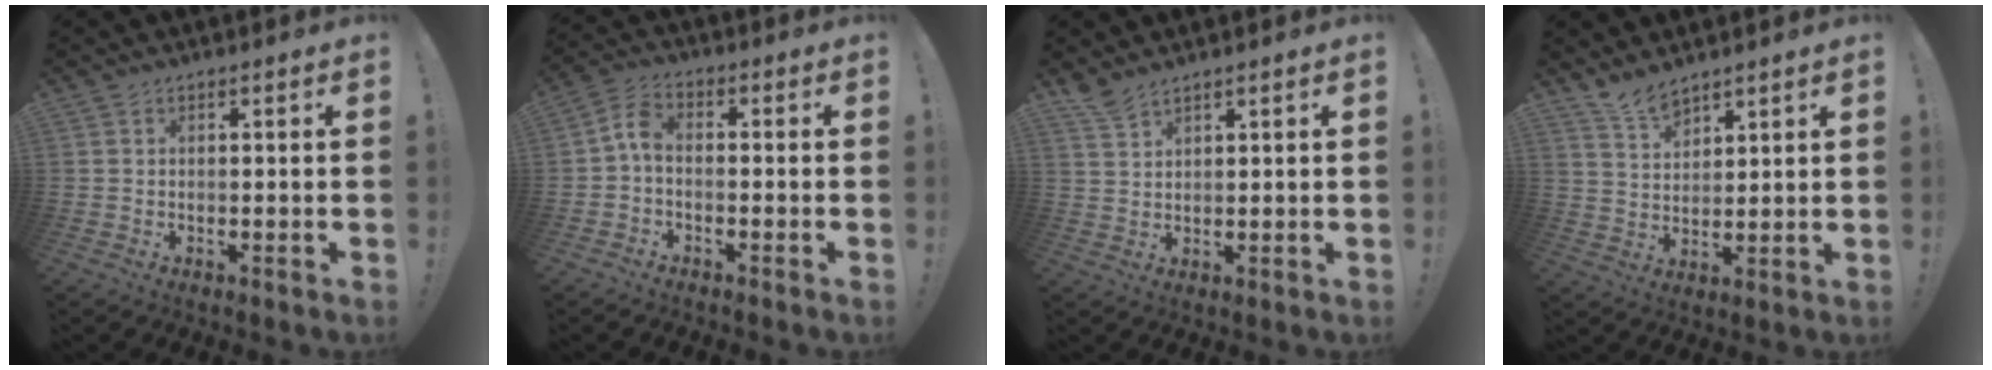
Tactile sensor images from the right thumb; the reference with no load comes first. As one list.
[{"total": 5.0, "force": [-1.3, 2.8, 3.9], "torque": [-0.086, 0.009, -0.023]}, {"total": 4.2, "force": [3.8, 0.8, 1.8], "torque": [-0.034, -0.026, 0.071]}, {"total": 6.9, "force": [6.1, 2.2, 2.3], "torque": [-0.041, -0.041, 0.113]}]